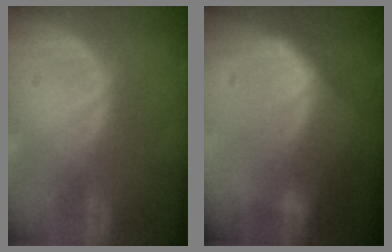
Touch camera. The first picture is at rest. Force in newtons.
{"total": 7.4, "press": 6.4, "slide": 3.8}